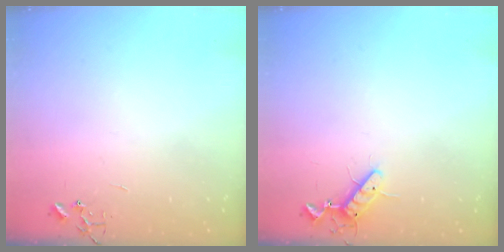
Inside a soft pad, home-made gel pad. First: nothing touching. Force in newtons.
{"total": 8.5, "press": 8.4, "slide": 1.5}